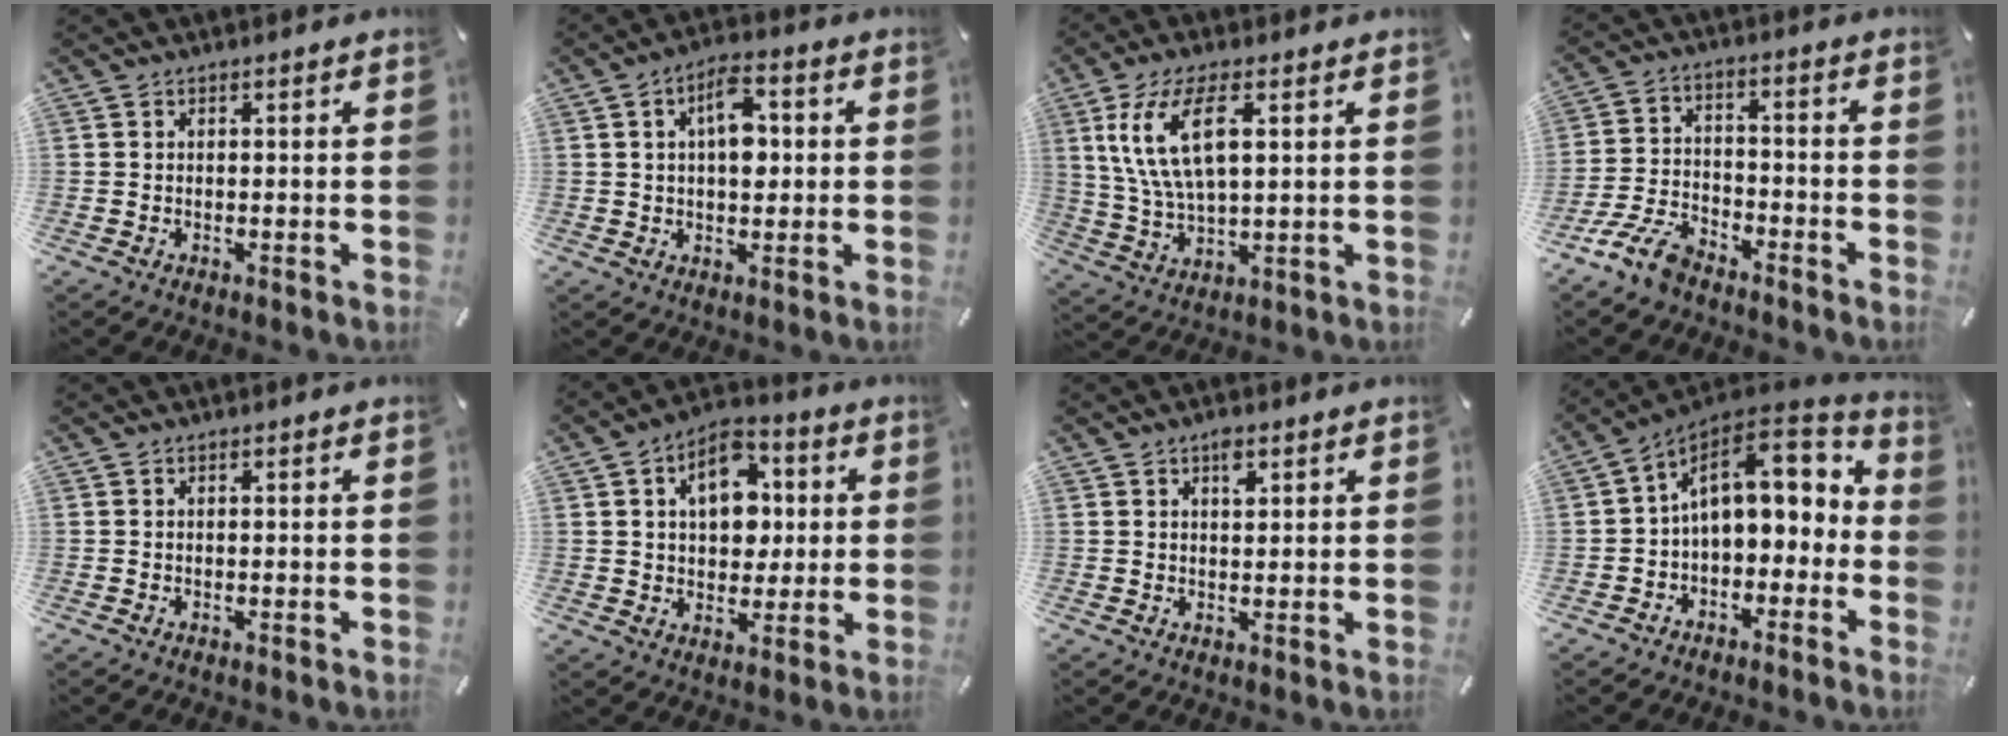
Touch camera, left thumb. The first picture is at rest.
{"total": 9.0, "force": [1.7, 5.3, 7.1], "torque": [-0.095, 0.001, 0.025]}
{"total": 12.8, "force": [4.9, 5.3, 10.6], "torque": [-0.245, -0.001, 0.082]}
{"total": 9.5, "force": [-7.6, 3.8, 4.3], "torque": [-0.097, 0.034, -0.148]}
{"total": 0.0}
{"total": 11.6, "force": [2.5, 8.7, 7.2], "torque": [-0.106, 0.006, 0.045]}
{"total": 2.6, "force": [1.3, 1.4, 1.7], "torque": [-0.022, -0.004, 0.020]}
{"total": 14.8, "force": [3.1, 9.7, 10.8], "torque": [-0.157, -0.013, 0.054]}